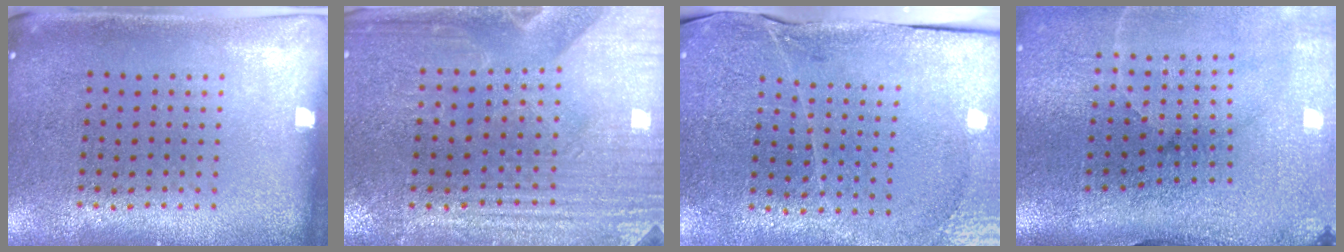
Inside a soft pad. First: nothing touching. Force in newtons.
{"total": 3.2, "press": 3.1, "slide": 0.7}
{"total": 3.3, "press": 3.3, "slide": 0.4}
{"total": 5.0, "press": 3.9, "slide": 3.1}